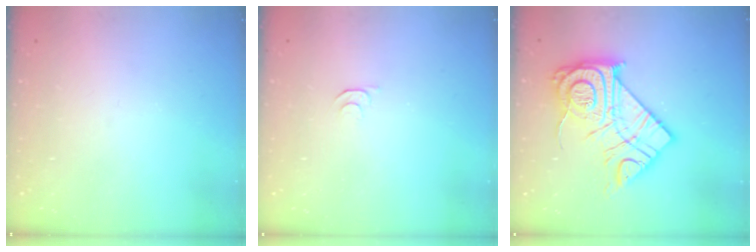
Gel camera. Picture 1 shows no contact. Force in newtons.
{"total": 3.9, "press": 3.8, "slide": 0.5}
{"total": 20.7, "press": 20.6, "slide": 1.9}